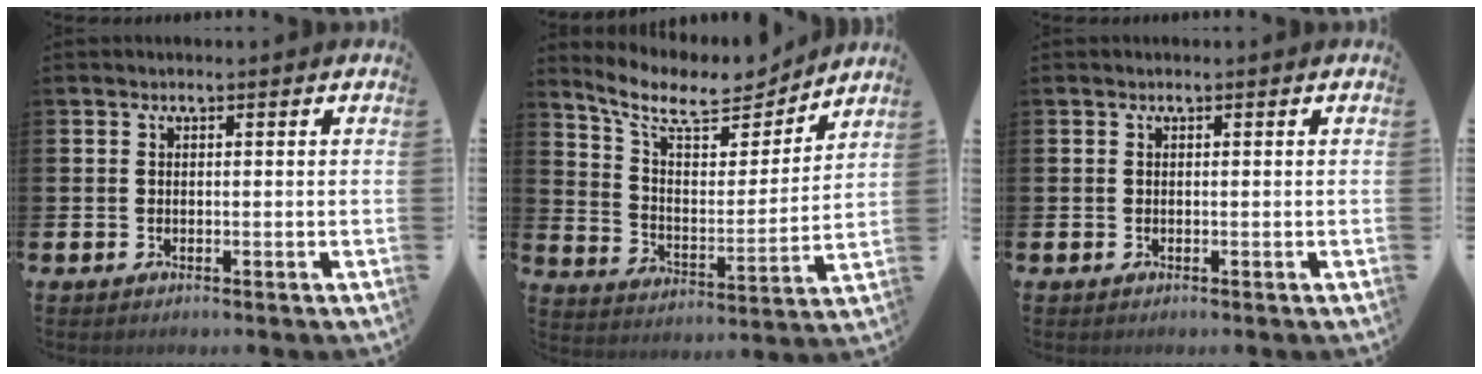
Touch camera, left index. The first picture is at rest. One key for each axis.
{"total": 10.1, "fx": 9.0, "fy": 3.1, "fz": 3.4, "tx": -0.104, "ty": -0.063, "tz": 0.155}
{"total": 0.0}